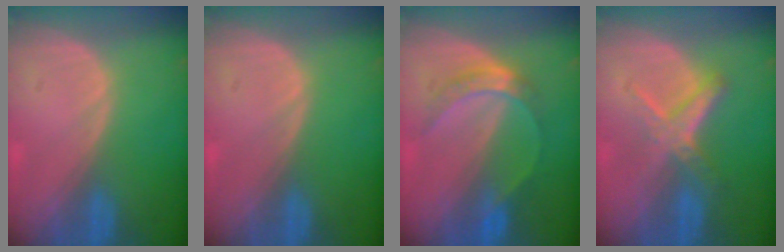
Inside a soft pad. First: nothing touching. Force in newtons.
{"total": 0.0}
{"total": 5.0, "press": 4.8, "slide": 1.5}
{"total": 5.6, "press": 5.3, "slide": 1.7}